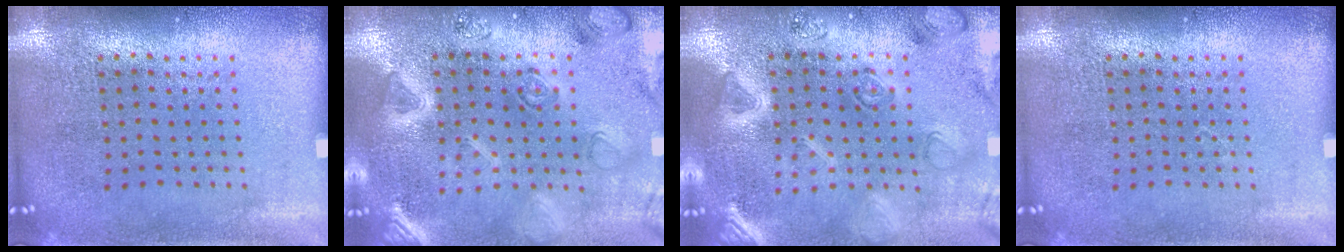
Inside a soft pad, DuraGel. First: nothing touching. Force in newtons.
{"total": 2.9, "press": 2.9, "slide": 0.5}
{"total": 2.9, "press": 2.9, "slide": 0.5}
{"total": 0.0}